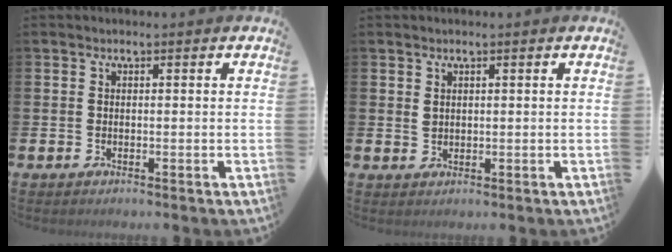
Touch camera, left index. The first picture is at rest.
{"total": 1.2, "force": [0.9, 0.6, 0.4], "torque": [-0.001, -0.001, 0.015]}